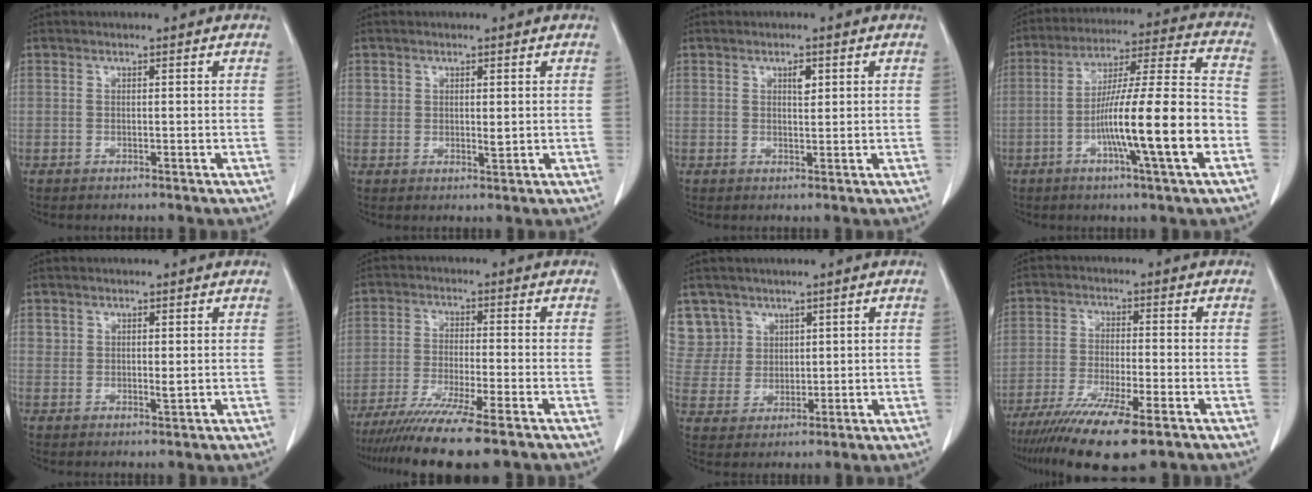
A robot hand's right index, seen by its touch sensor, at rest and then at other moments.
{"total": 1.9, "force": [0.6, 1.2, 1.4], "torque": [-0.019, -0.004, 0.012]}
{"total": 1.8, "force": [0.8, 0.7, 1.4], "torque": [-0.022, -0.002, 0.012]}
{"total": 17.2, "force": [-5.1, 0.1, 16.5], "torque": [-0.273, 0.003, -0.087]}
{"total": 1.7, "force": [0.8, 1.0, 1.2], "torque": [-0.017, -0.005, 0.017]}
{"total": 12.7, "force": [-9.8, -0.1, 8.1], "torque": [-0.135, -0.034, -0.158]}
{"total": 7.6, "force": [4.8, 5.9, -0.2], "torque": [0.007, 0.010, 0.108]}
{"total": 13.1, "force": [-8.9, 1.6, 9.5], "torque": [-0.171, -0.035, -0.147]}